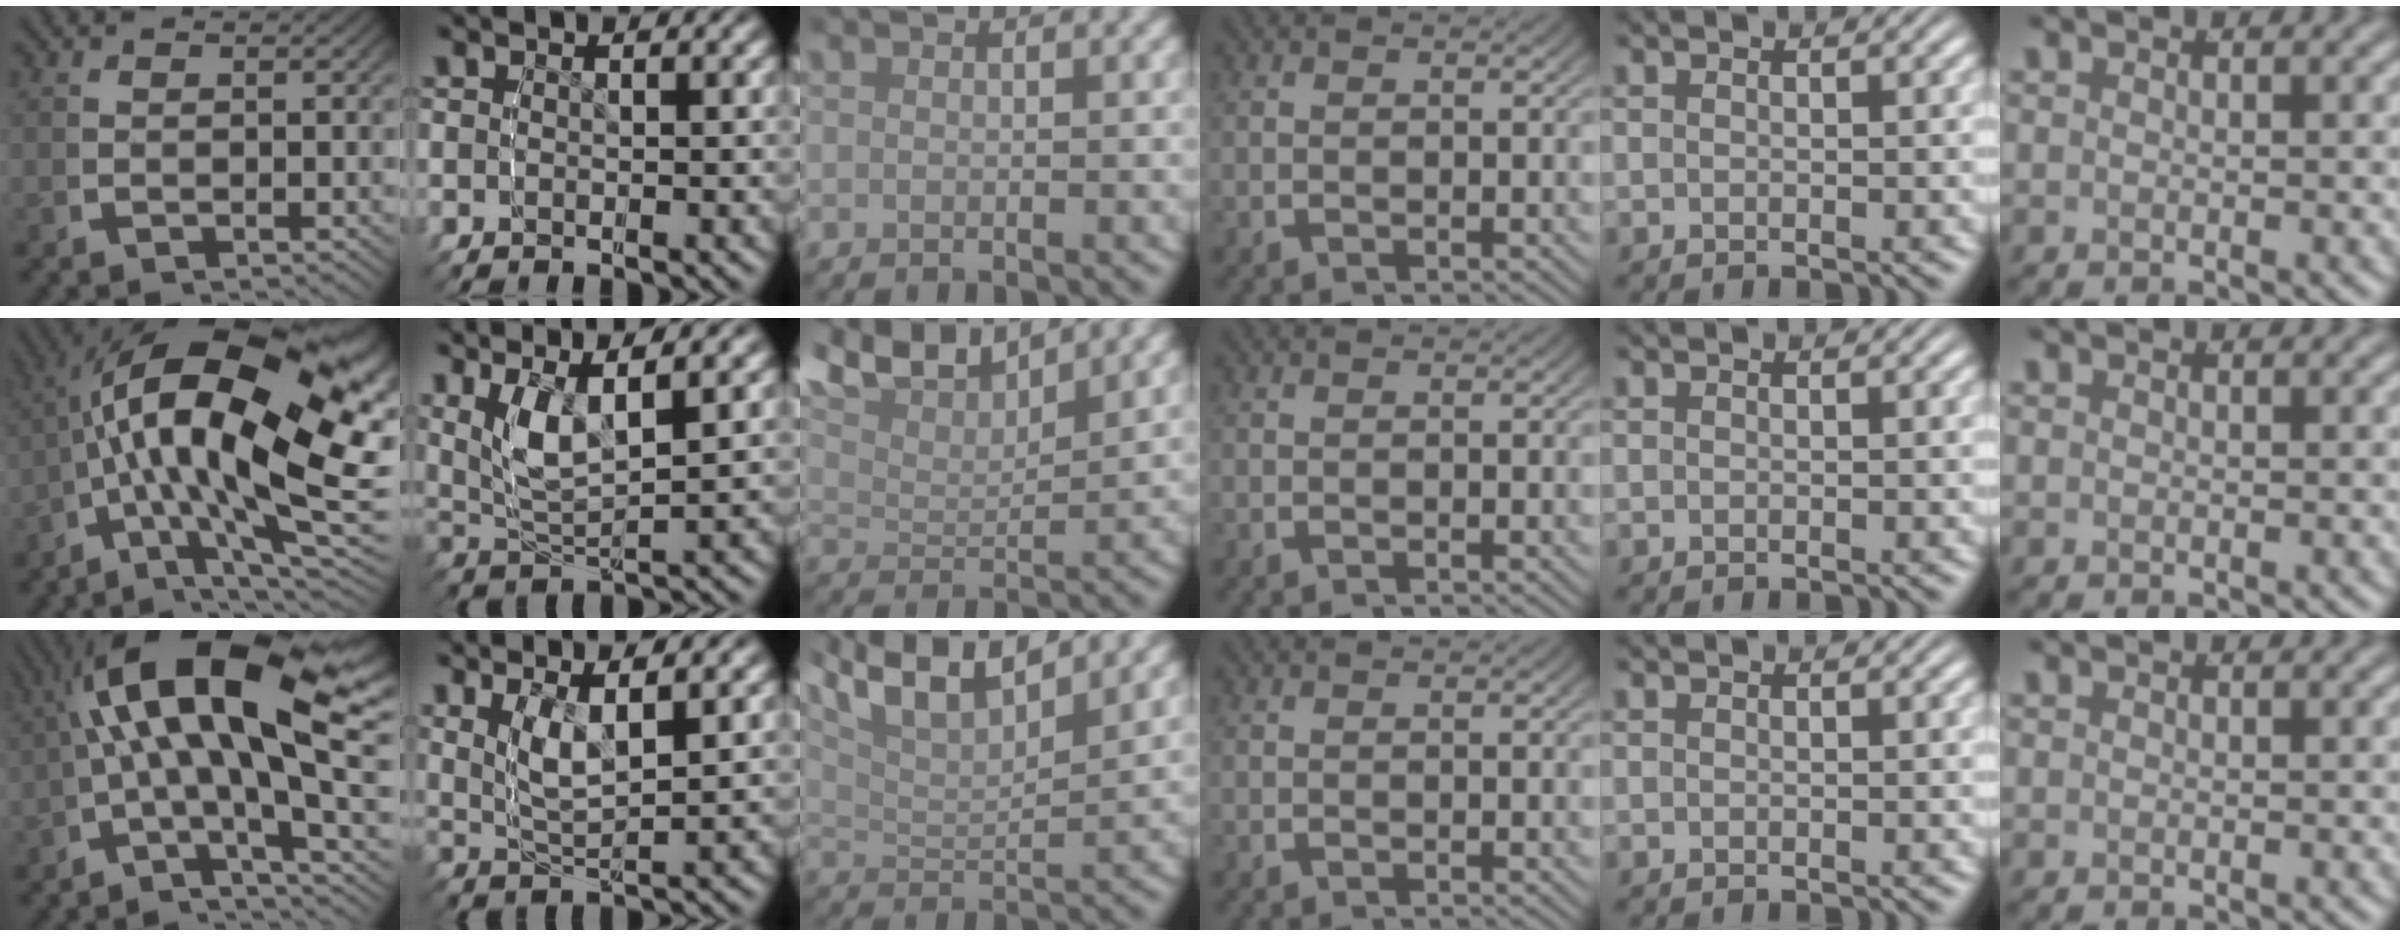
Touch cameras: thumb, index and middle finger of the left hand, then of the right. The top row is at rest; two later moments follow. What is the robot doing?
{"motion": "lift_and_place", "object": "toy banana"}